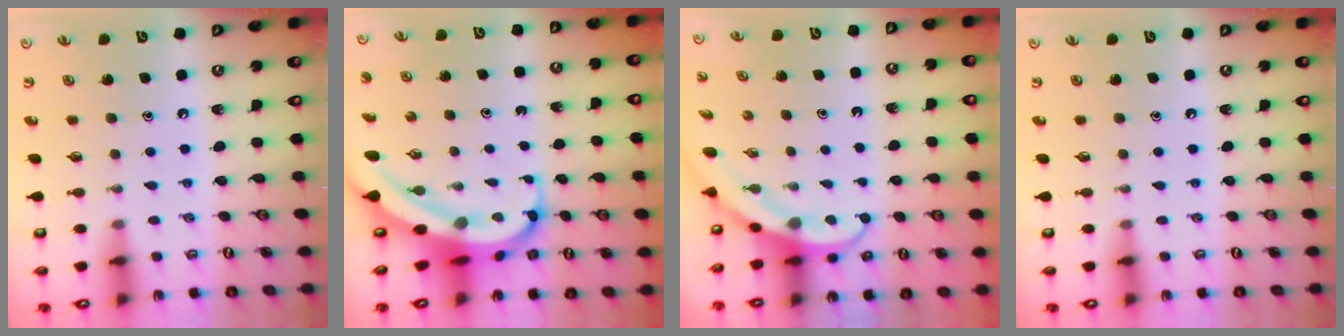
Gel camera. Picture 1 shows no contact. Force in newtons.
{"total": 8.9, "press": 8.9, "slide": 1.0}
{"total": 3.9, "press": 3.9, "slide": 0.3}
{"total": 0.0}